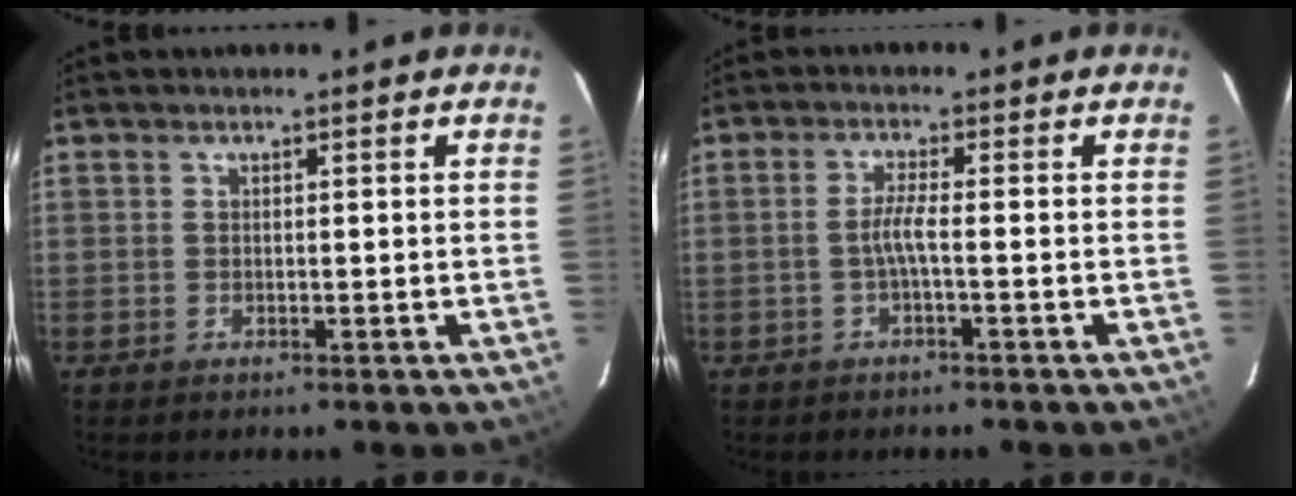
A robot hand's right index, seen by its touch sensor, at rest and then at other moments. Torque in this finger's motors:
{"motor_torque": [0.41, -0.26, 0.25, 0.09]}